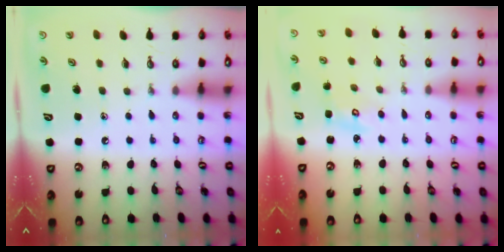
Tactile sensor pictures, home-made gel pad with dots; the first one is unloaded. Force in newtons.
{"total": 2.7, "press": 2.7, "slide": 0.3}